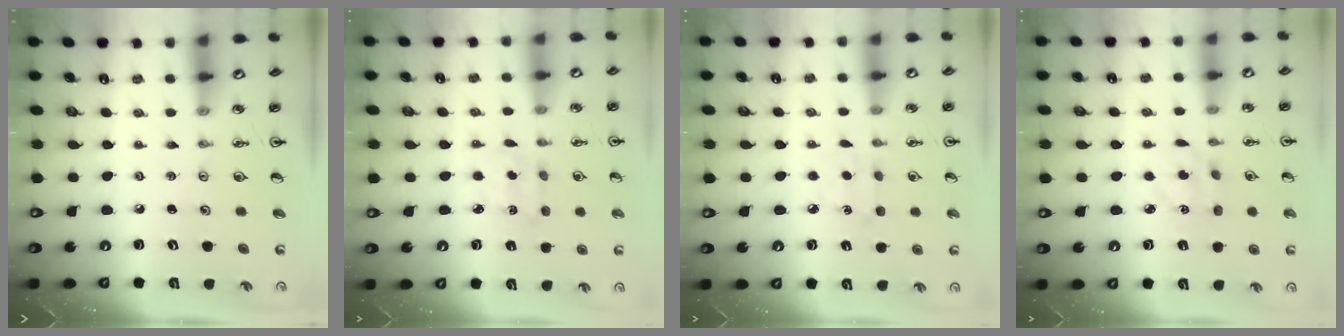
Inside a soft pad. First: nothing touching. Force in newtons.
{"total": 2.7, "press": 2.6, "slide": 0.6}
{"total": 3.7, "press": 3.7, "slide": 0.4}
{"total": 3.3, "press": 3.2, "slide": 0.8}